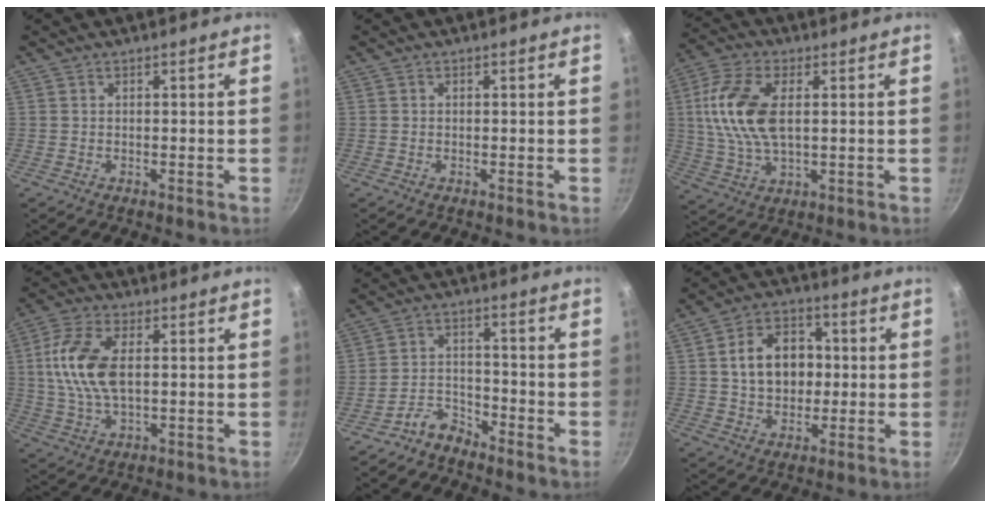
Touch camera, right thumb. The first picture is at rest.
{"total": 0.0}
{"total": 13.7, "force": [2.2, 7.2, 11.5], "torque": [-0.230, 0.006, 0.037]}
{"total": 12.1, "force": [1.5, 6.4, 10.1], "torque": [-0.200, 0.009, 0.025]}
{"total": 5.0, "force": [-4.4, 2.0, 1.2], "torque": [-0.016, 0.048, -0.092]}
{"total": 11.8, "force": [1.1, 8.9, 7.7], "torque": [-0.095, 0.015, 0.014]}